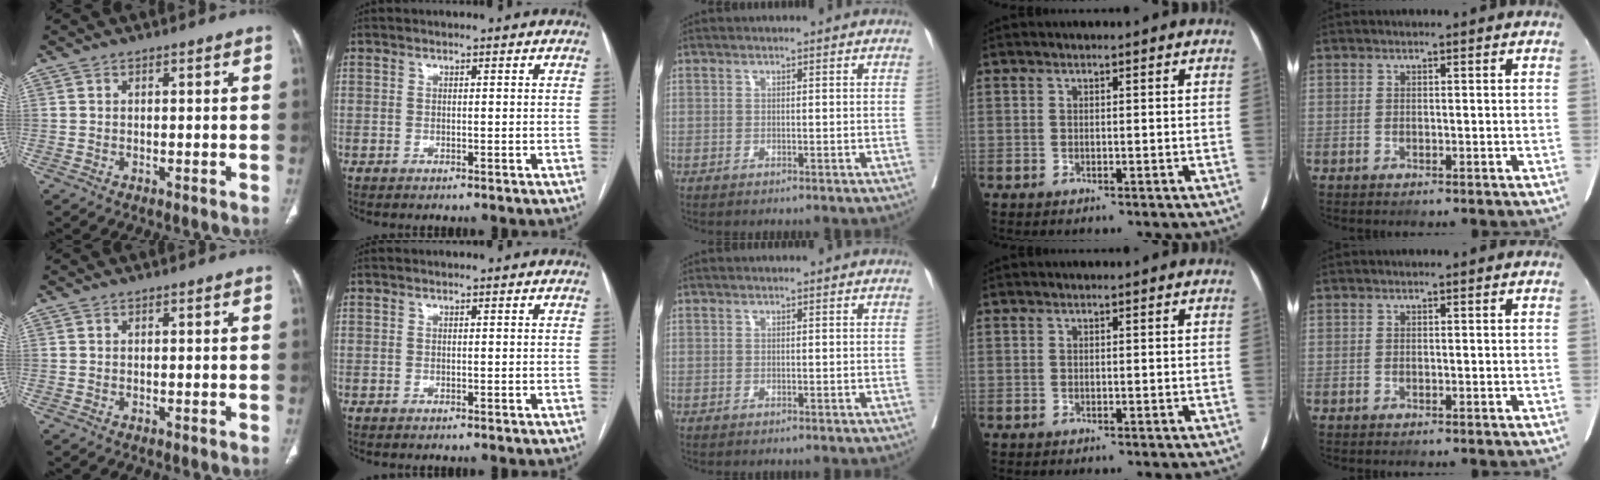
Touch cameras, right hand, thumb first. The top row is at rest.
{}